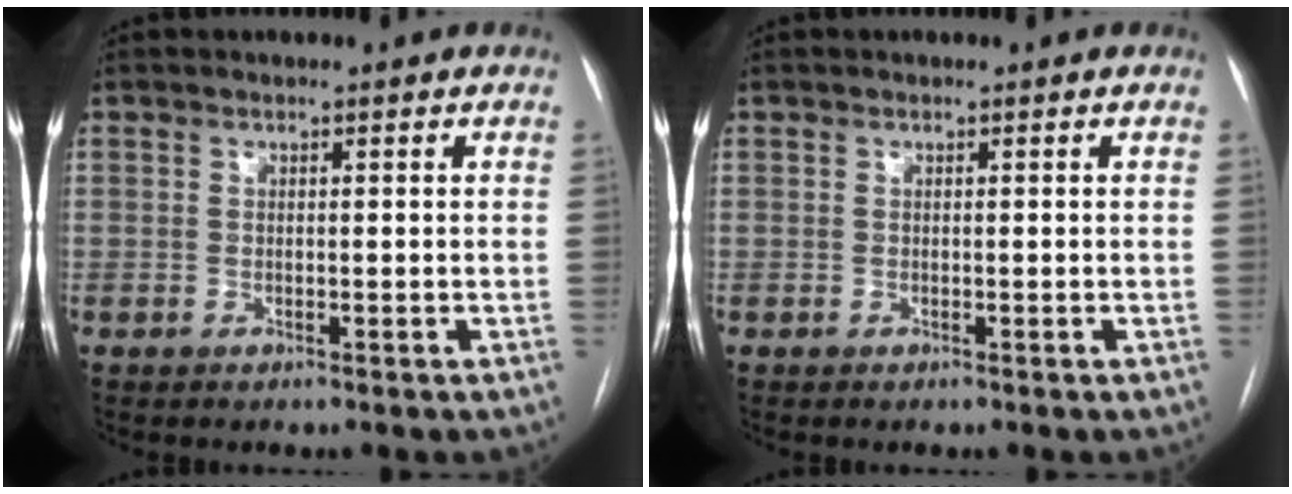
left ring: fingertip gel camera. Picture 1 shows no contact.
{"total": 0.0}